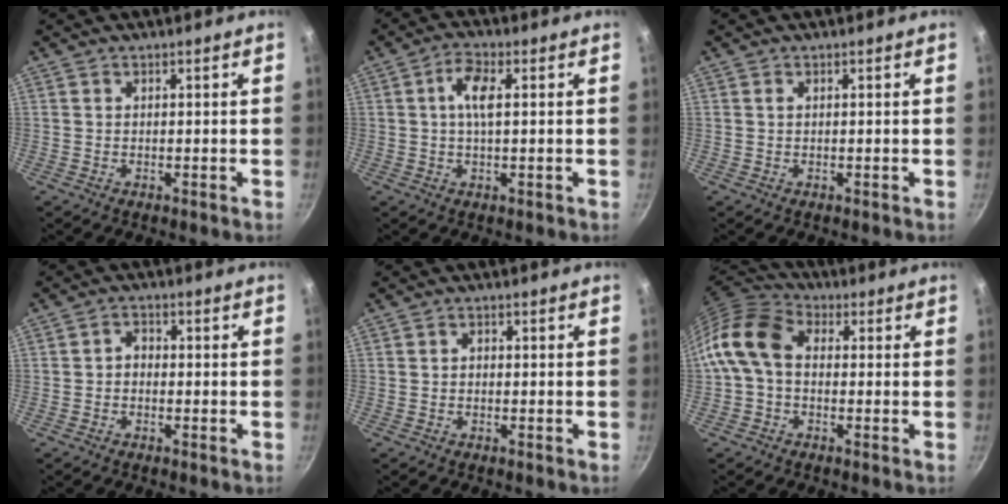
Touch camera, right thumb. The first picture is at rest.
{"total": 5.2, "force": [0.8, 2.0, 4.7], "torque": [-0.099, 0.011, 0.011]}
{"total": 0.6, "force": [0.2, 0.4, 0.4], "torque": [-0.008, 0.001, 0.003]}
{"total": 2.4, "force": [-0.5, 1.9, 1.4], "torque": [-0.013, 0.013, -0.013]}
{"total": 1.0, "force": [-0.1, 0.8, 0.6], "torque": [-0.010, 0.005, -0.003]}
{"total": 10.7, "force": [0.2, 7.7, 7.5], "torque": [-0.131, 0.031, -0.019]}